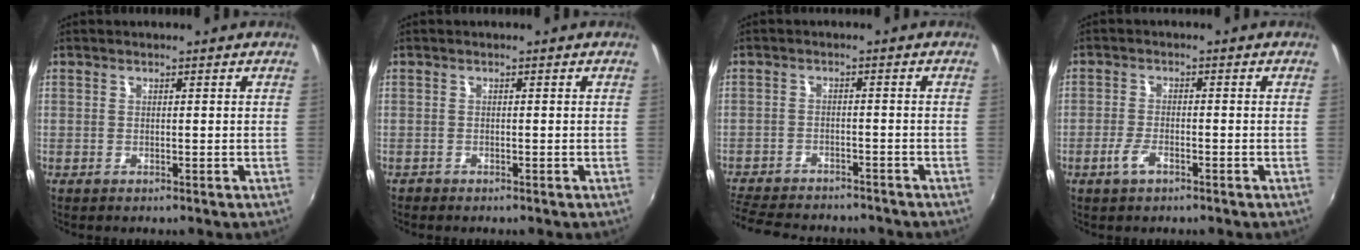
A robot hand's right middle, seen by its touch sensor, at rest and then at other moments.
{"total": 1.1, "force": [-0.9, 0.6, 0.0], "torque": [-0.005, -0.001, -0.018]}
{"total": 14.5, "force": [-12.7, 4.0, 5.7], "torque": [-0.137, -0.024, -0.194]}
{"total": 2.9, "force": [-1.9, 1.2, 1.9], "torque": [-0.051, -0.004, -0.038]}